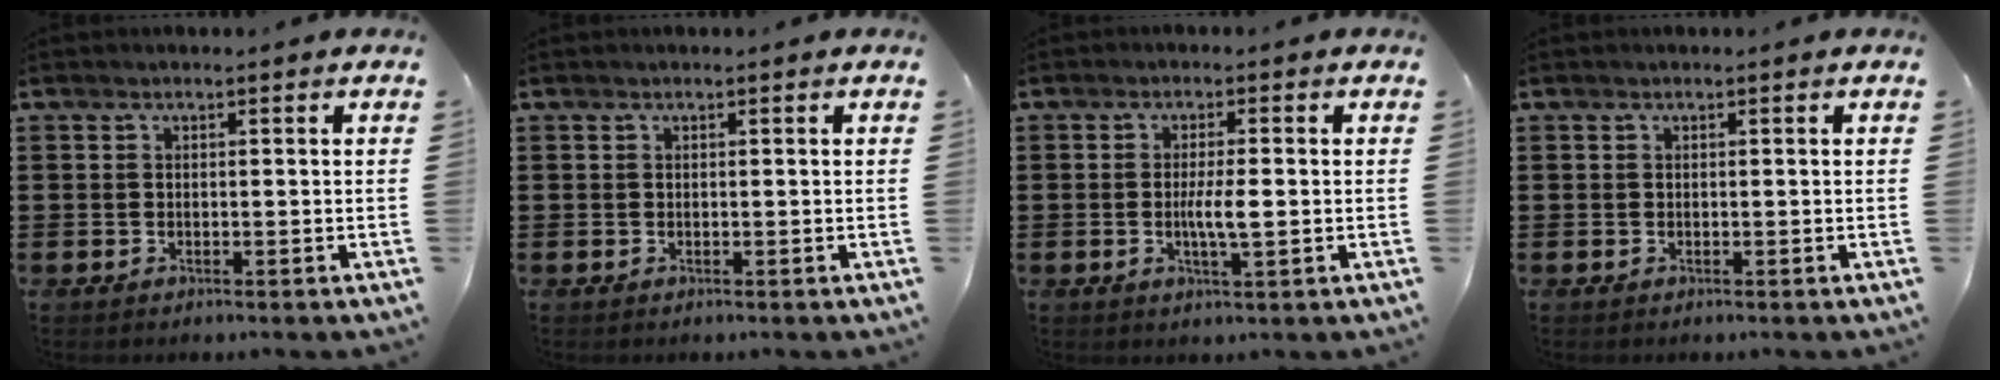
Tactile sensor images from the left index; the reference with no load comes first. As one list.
[{"total": 0.0}, {"total": 4.0, "force": [-0.3, 0.6, 4.0], "torque": [-0.076, -0.005, -0.009]}, {"total": 0.0}]